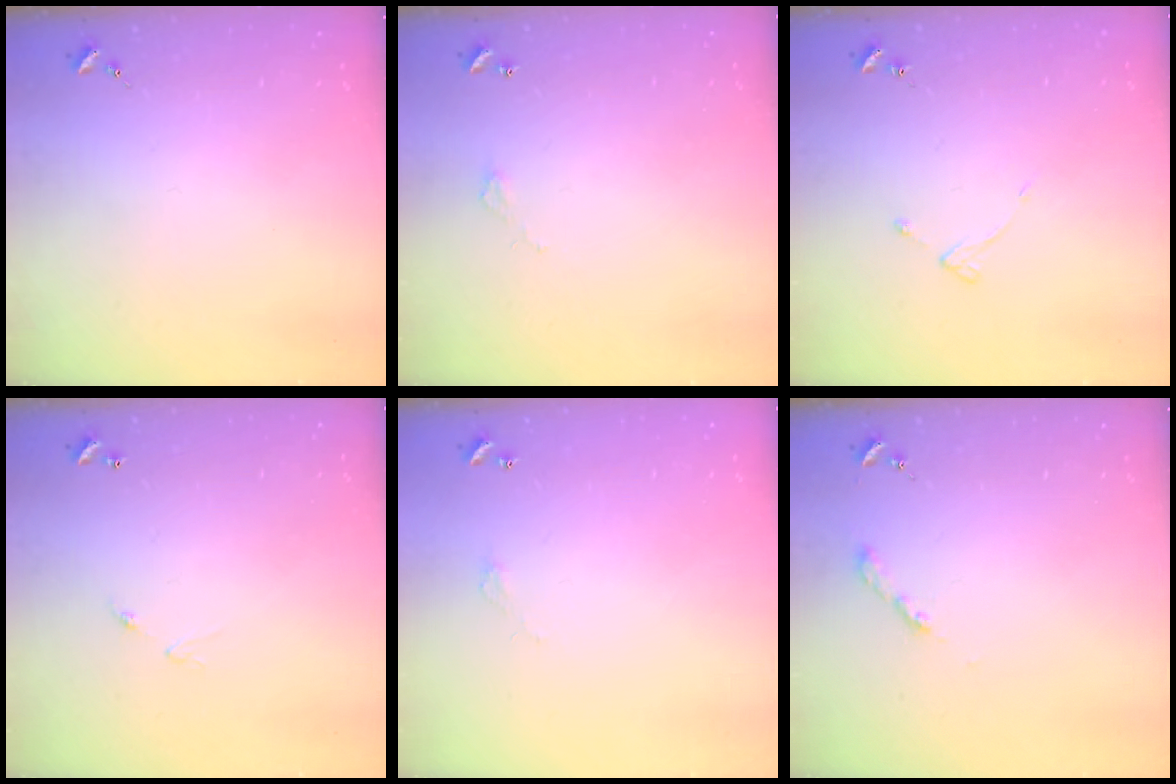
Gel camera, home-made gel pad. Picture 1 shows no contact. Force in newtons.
{"total": 2.8, "press": 2.8, "slide": 0.2}
{"total": 3.6, "press": 3.6, "slide": 0.6}
{"total": 5.0, "press": 5.0, "slide": 0.5}
{"total": 2.7, "press": 2.7, "slide": 0.2}
{"total": 3.1, "press": 3.1, "slide": 0.2}